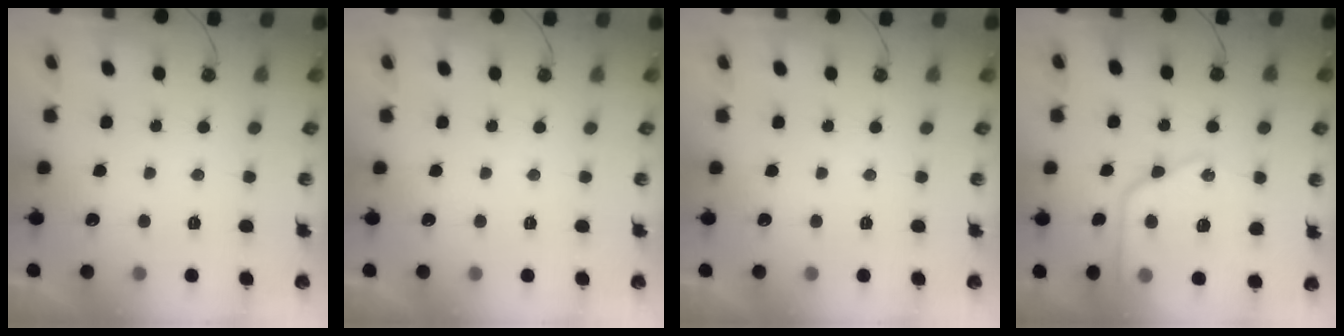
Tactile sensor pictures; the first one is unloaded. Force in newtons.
{"total": 0.0}
{"total": 0.0}
{"total": 16.8, "press": 16.8, "slide": 0.8}